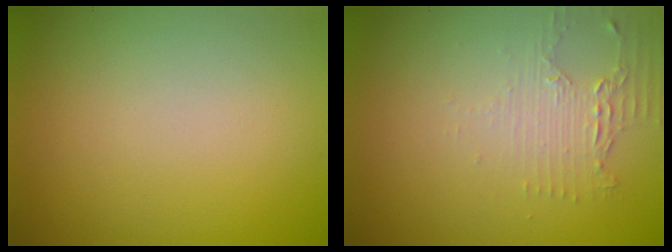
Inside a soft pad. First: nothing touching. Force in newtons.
{"total": 2.2, "press": 1.8, "slide": 1.2}